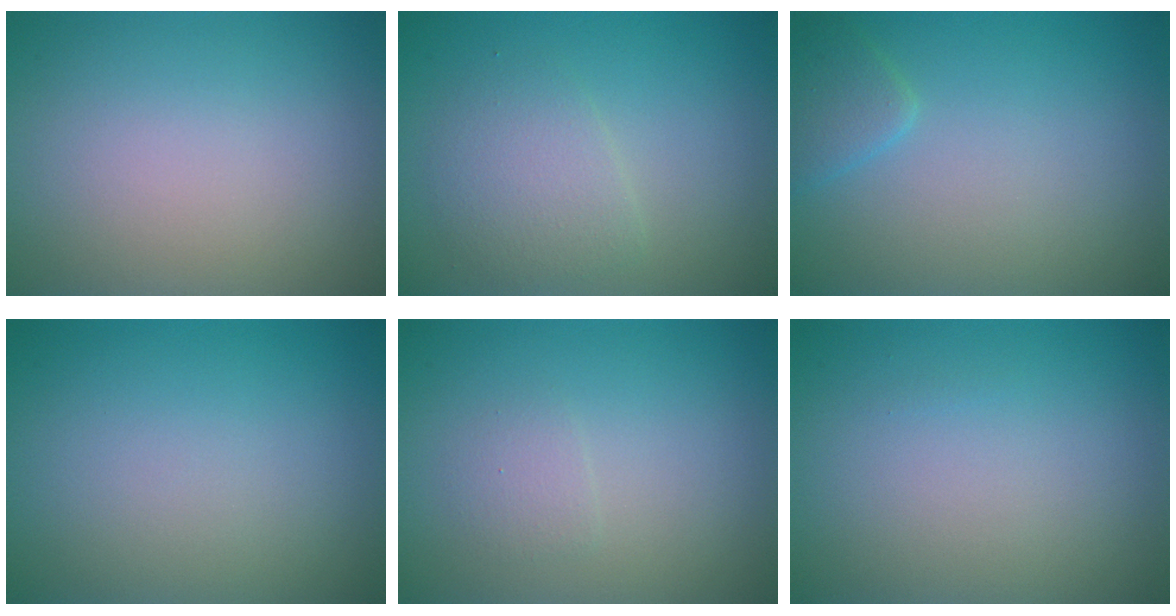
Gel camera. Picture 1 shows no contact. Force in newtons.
{"total": 2.8, "press": 2.8, "slide": 0.1}
{"total": 1.8, "press": 1.8, "slide": 0.1}
{"total": 0.0}
{"total": 1.1, "press": 1.1, "slide": 0.1}
{"total": 0.0}